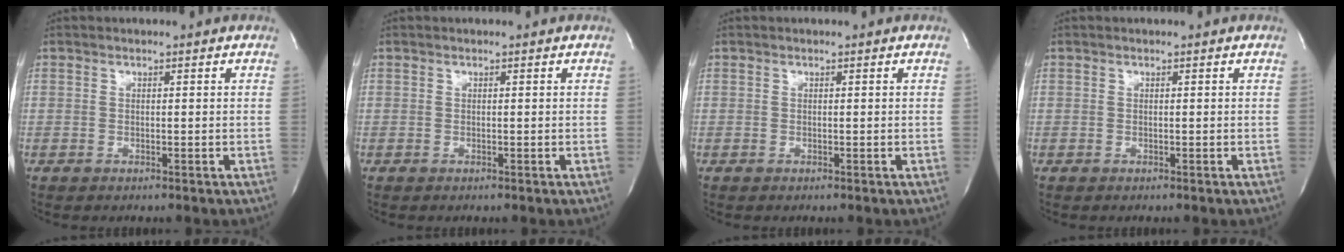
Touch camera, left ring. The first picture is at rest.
{"total": 0.0}
{"total": 0.0}
{"total": 0.0}